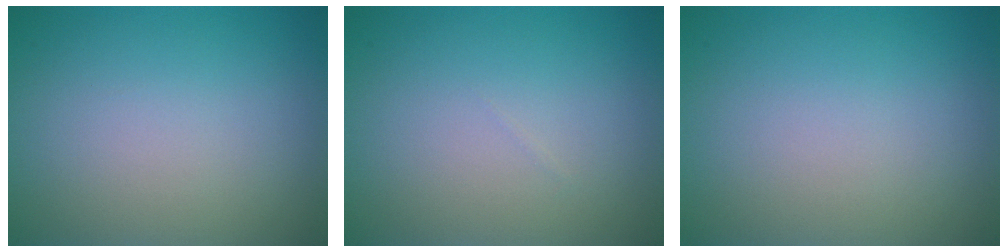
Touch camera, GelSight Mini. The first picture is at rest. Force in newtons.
{"total": 0.0}
{"total": 0.0}